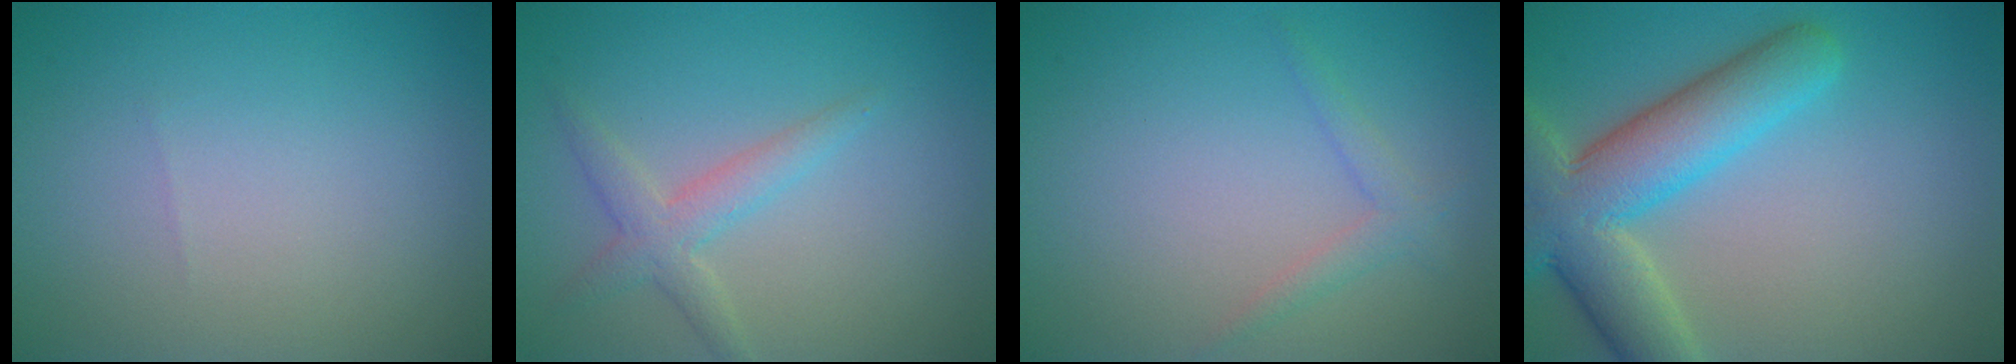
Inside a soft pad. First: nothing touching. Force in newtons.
{"total": 2.5, "press": 2.5, "slide": 0.1}
{"total": 1.4, "press": 1.4, "slide": 0.1}
{"total": 8.7, "press": 8.7, "slide": 0.6}